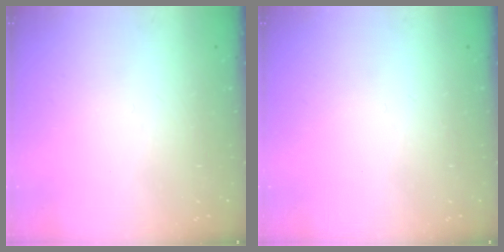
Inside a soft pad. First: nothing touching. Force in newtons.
{"total": 0.0}